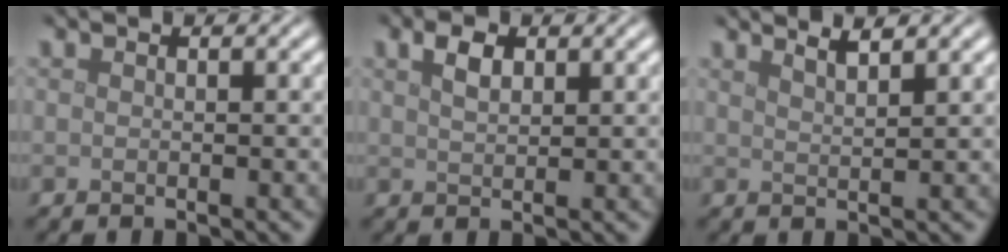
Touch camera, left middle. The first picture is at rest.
{"total": 2.1, "force": [1.1, 1.0, 1.4], "torque": [-0.030, 0.006, 0.023]}
{"total": 2.7, "force": [2.1, 0.8, 1.6], "torque": [0.002, 0.011, 0.010]}